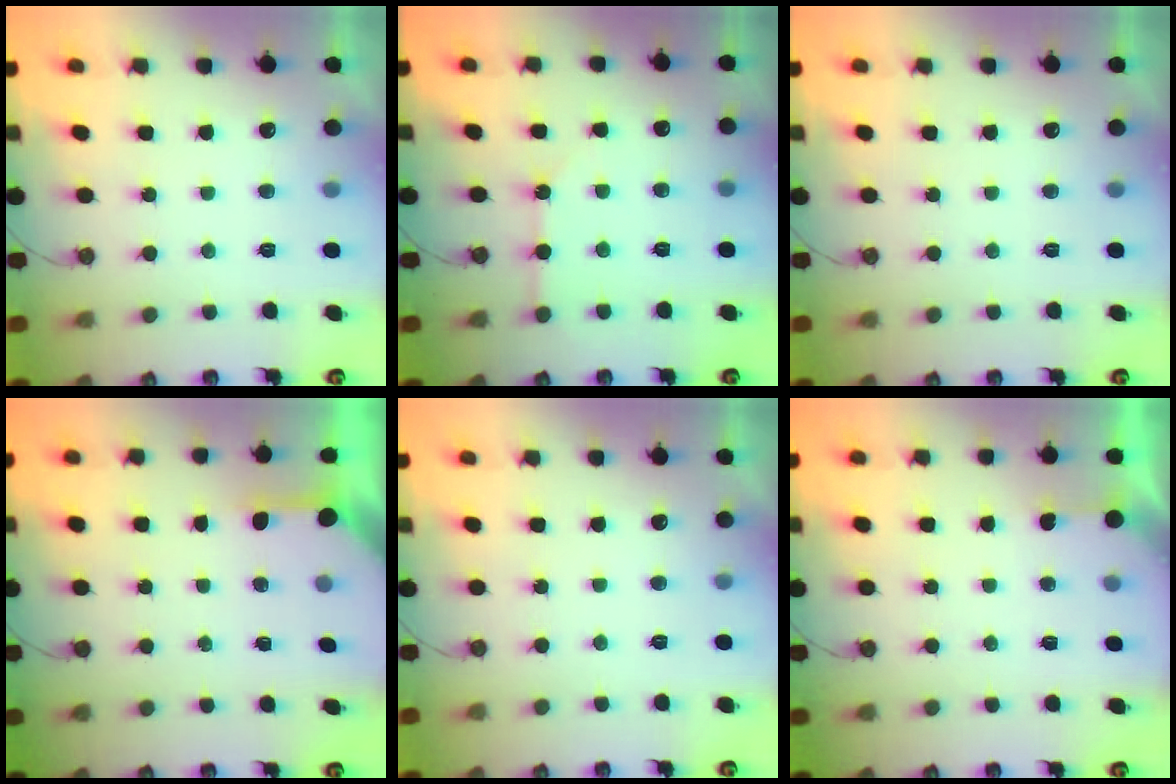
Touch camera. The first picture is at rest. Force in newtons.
{"total": 2.7, "press": 2.7, "slide": 0.5}
{"total": 0.0}
{"total": 3.2, "press": 3.2, "slide": 0.4}
{"total": 0.0}
{"total": 2.4, "press": 2.4, "slide": 0.4}